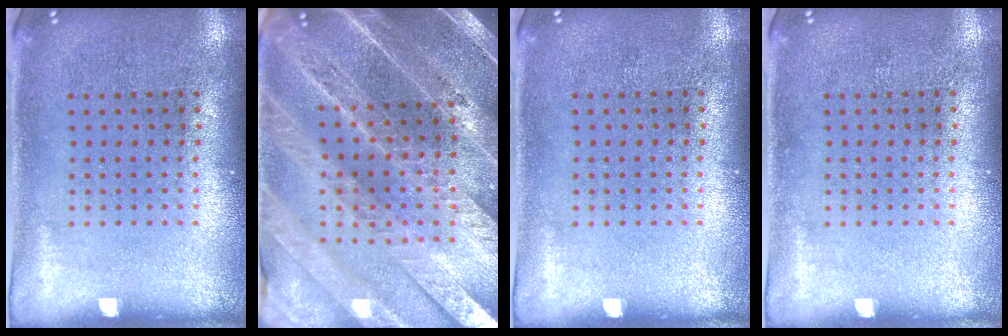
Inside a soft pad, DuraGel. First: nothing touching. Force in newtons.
{"total": 5.0, "press": 4.3, "slide": 2.4}
{"total": 0.0}
{"total": 0.0}